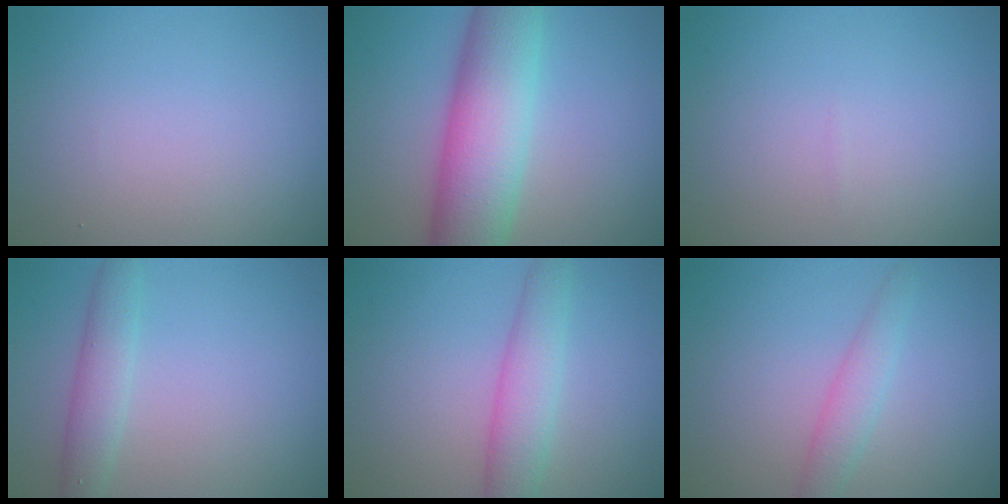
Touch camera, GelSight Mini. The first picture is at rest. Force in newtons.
{"total": 9.8, "press": 9.8, "slide": 0.2}
{"total": 0.0}
{"total": 2.6, "press": 2.6, "slide": 0.1}
{"total": 3.9, "press": 3.9, "slide": 0.1}
{"total": 2.3, "press": 2.3, "slide": 0.2}